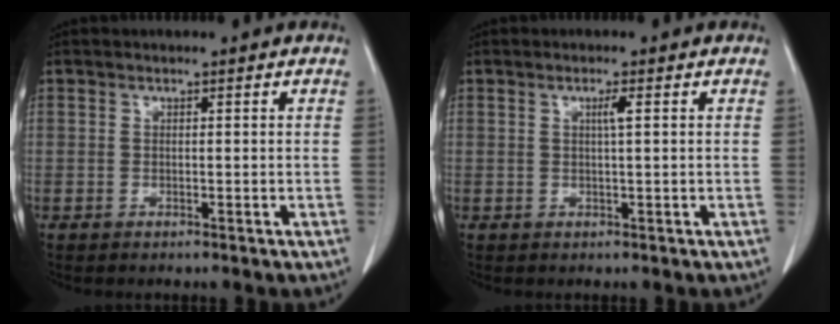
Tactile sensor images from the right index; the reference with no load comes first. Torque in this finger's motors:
{"motor_torque": [0.20, -0.07, 0.05, 0.03]}